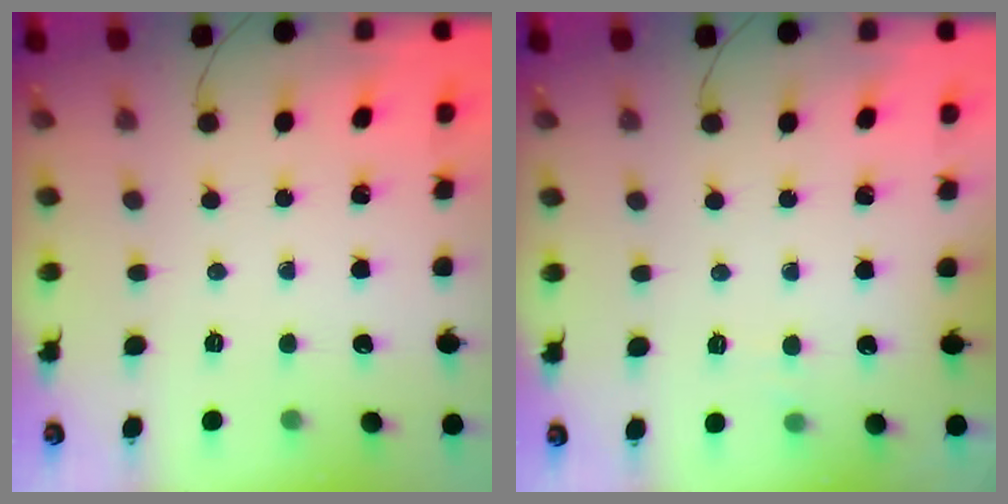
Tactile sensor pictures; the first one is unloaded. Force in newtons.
{"total": 5.0, "press": 4.8, "slide": 1.2}